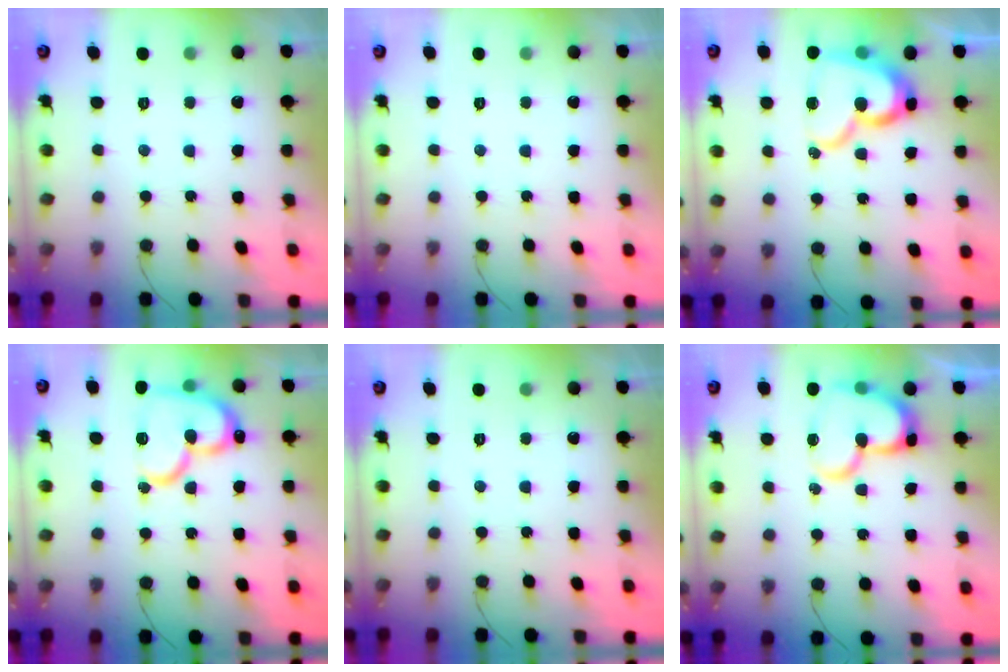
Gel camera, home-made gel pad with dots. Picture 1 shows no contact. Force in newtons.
{"total": 0.0}
{"total": 16.4, "press": 16.4, "slide": 1.5}
{"total": 18.8, "press": 18.7, "slide": 2.0}
{"total": 0.0}
{"total": 16.3, "press": 16.2, "slide": 1.5}